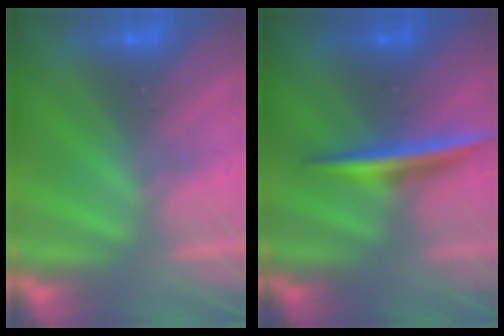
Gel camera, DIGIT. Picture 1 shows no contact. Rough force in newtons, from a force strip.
{"total": 1.9}